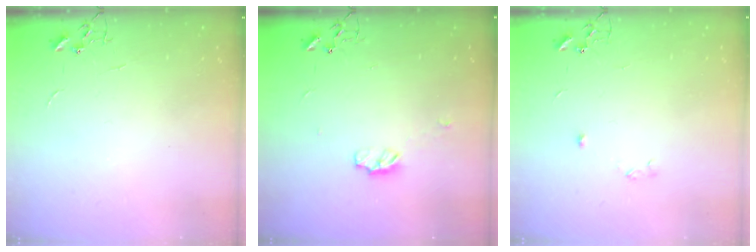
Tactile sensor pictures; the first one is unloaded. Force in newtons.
{"total": 5.0, "press": 5.0, "slide": 0.6}
{"total": 3.6, "press": 3.2, "slide": 1.7}